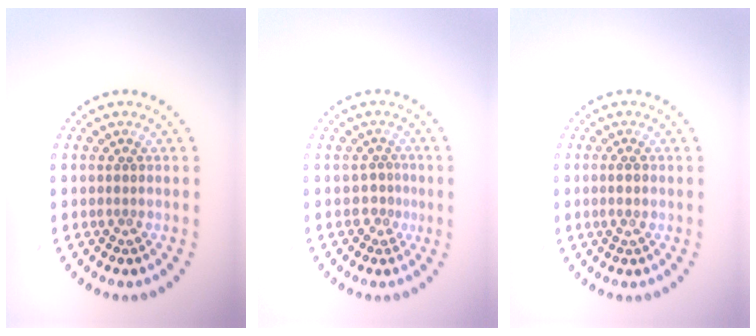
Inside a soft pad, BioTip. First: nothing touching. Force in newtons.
{"total": 1.2, "press": 0.9, "slide": 0.8}
{"total": 1.1, "press": 1.0, "slide": 0.5}